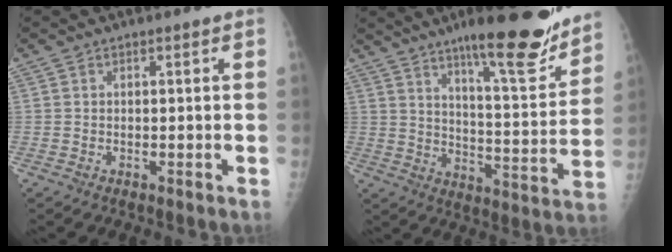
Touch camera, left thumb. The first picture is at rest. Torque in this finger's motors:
{"motor_torque": [2.07, 0.75, 1.27, -0.81, 0.07]}